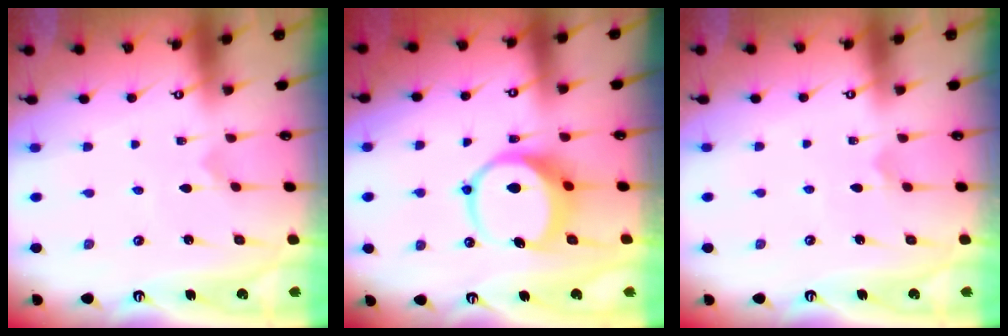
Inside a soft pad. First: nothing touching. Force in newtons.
{"total": 9.2, "press": 9.2, "slide": 1.2}
{"total": 4.2, "press": 4.1, "slide": 0.5}